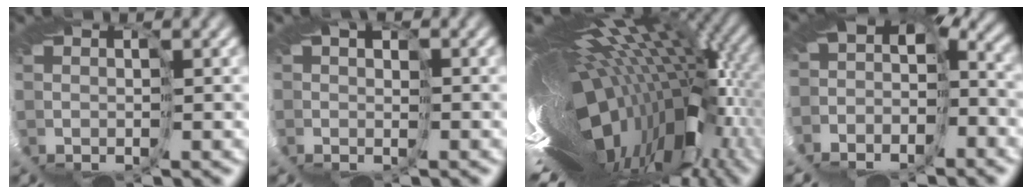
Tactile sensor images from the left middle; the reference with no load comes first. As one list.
[{"total": 2.5, "force": [-0.8, 1.7, 1.7], "torque": [-0.017, 0.002, -0.010]}, {"total": 14.6, "force": [0.5, 5.5, 13.5], "torque": [-0.184, -0.014, 0.017]}, {"total": 5.4, "force": [-4.2, 2.1, 2.6], "torque": [-0.054, -0.027, -0.032]}]